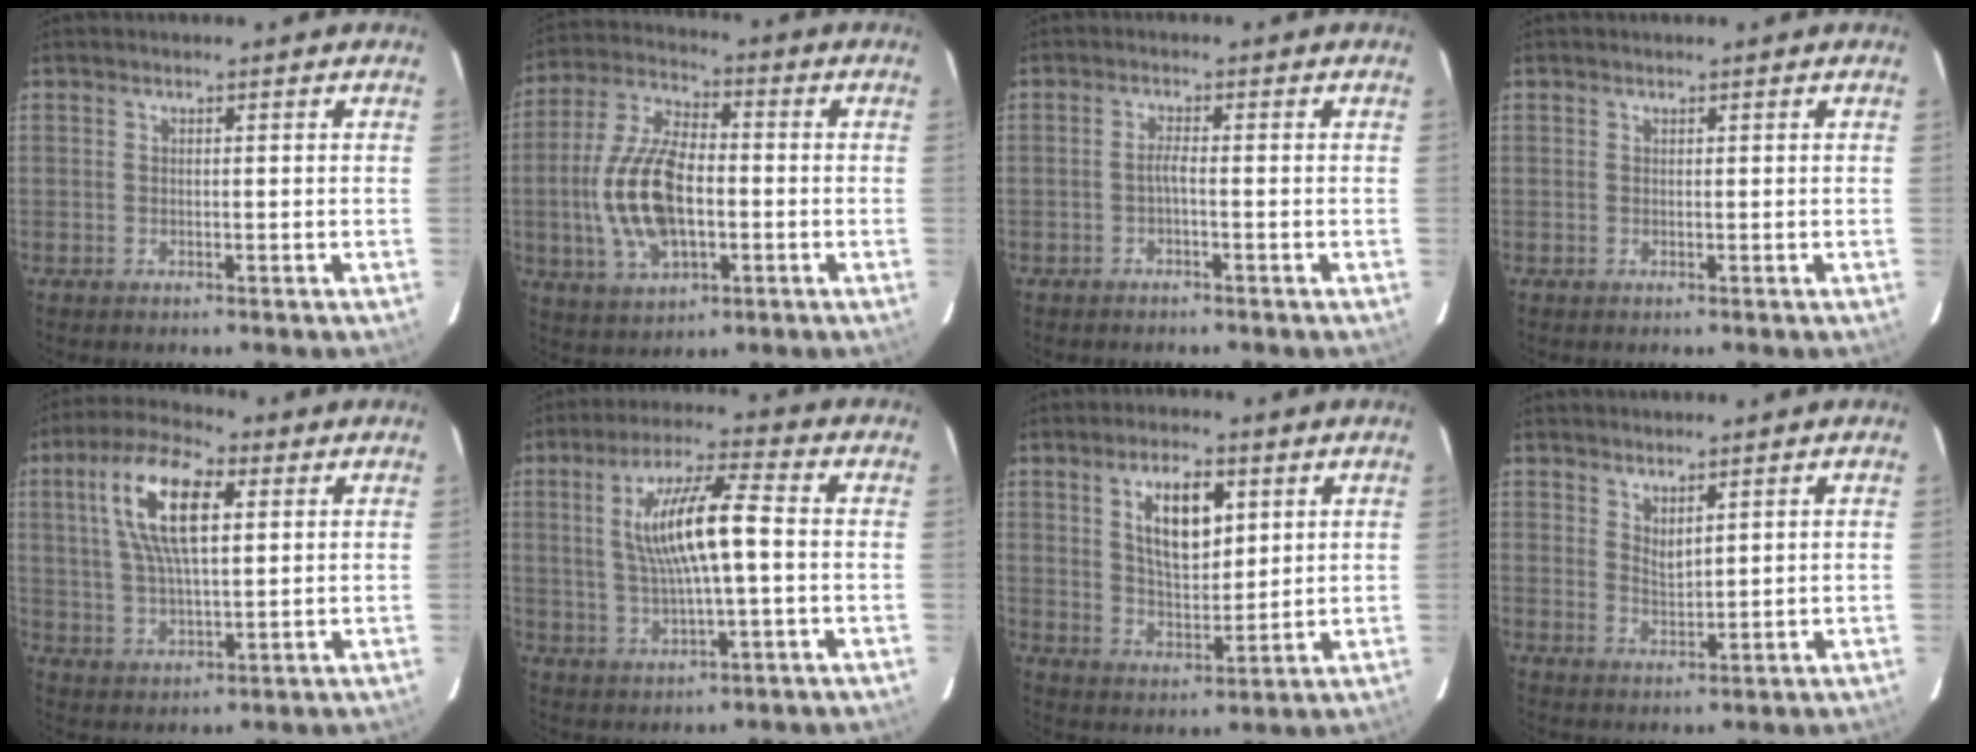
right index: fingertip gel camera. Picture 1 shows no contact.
{"total": 15.4, "force": [-2.4, 7.9, 13.0], "torque": [-0.277, 0.006, -0.041]}
{"total": 1.7, "force": [-1.1, 0.0, 1.4], "torque": [-0.030, 0.004, -0.021]}
{"total": 0.0}
{"total": 13.1, "force": [4.1, 5.1, 11.4], "torque": [-0.218, 0.021, 0.074]}
{"total": 11.9, "force": [0.5, 2.1, 11.7], "torque": [-0.215, 0.007, 0.015]}
{"total": 9.8, "force": [3.8, 4.4, 7.9], "torque": [-0.139, 0.007, 0.075]}
{"total": 2.9, "force": [2.2, 0.9, 1.6], "torque": [-0.026, -0.004, 0.039]}